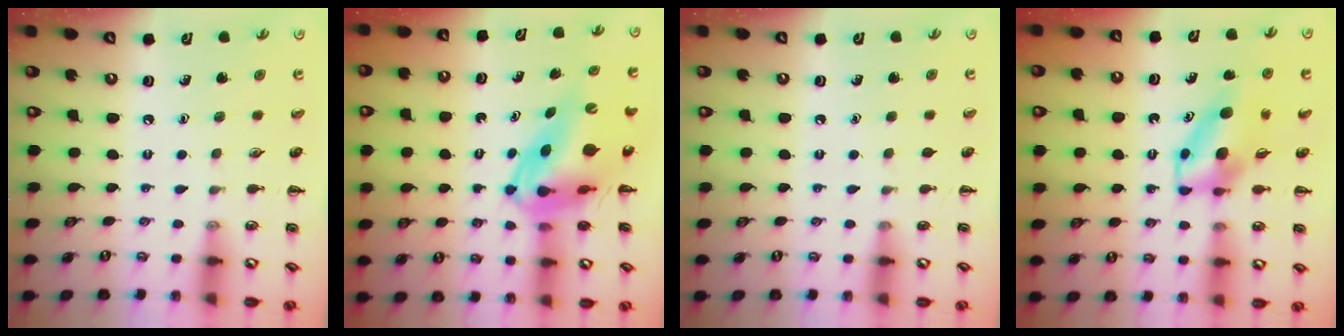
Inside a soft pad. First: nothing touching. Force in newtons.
{"total": 9.1, "press": 8.8, "slide": 2.5}
{"total": 0.0}
{"total": 6.5, "press": 6.4, "slide": 1.4}